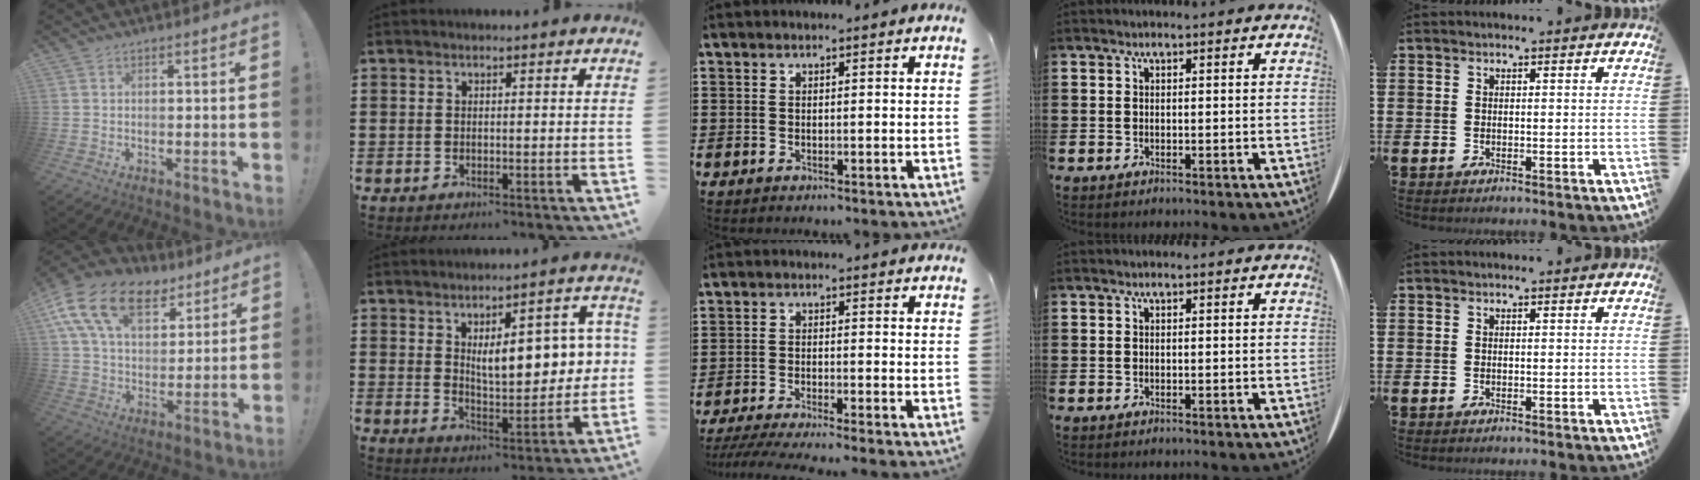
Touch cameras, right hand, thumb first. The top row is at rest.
{"thumb": {"total": 19.7, "force": [10.2, 12.2, 11.8], "torque": [-0.193, -0.046, 0.187]}, "index": {"total": 8.8, "force": [2.0, 4.2, 7.5], "torque": [-0.107, -0.004, 0.026]}, "middle": {"total": 2.9, "force": [-2.6, -0.3, 1.2], "torque": [-0.027, -0.005, -0.054]}}